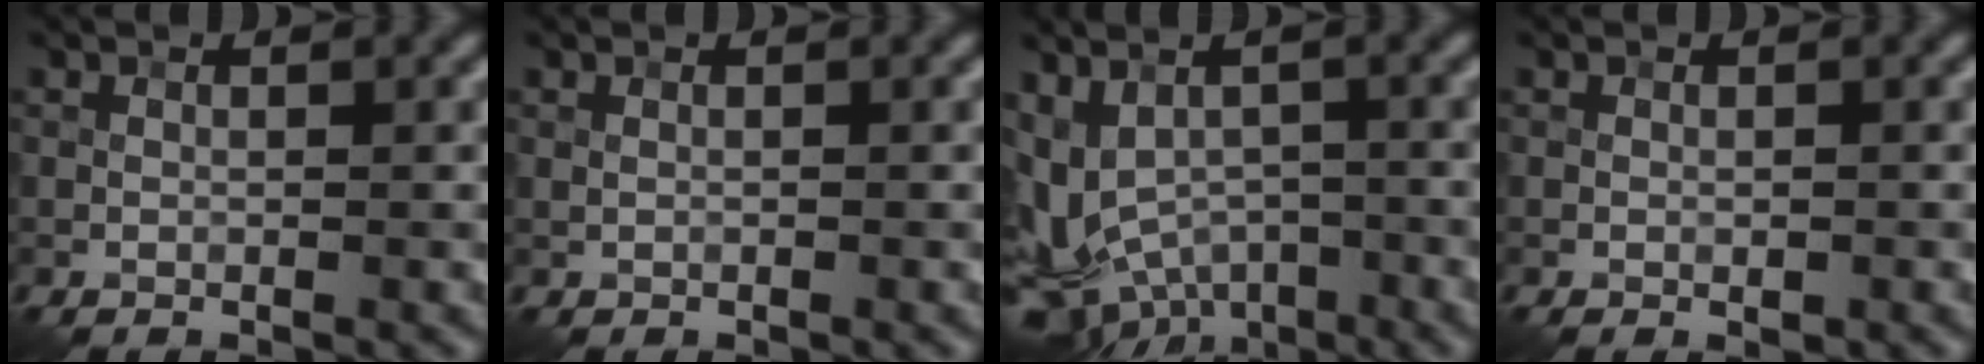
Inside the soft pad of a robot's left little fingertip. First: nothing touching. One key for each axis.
{"total": 0.0}
{"total": 8.1, "fx": -2.8, "fy": 5.6, "fz": 5.2, "tx": -0.086, "ty": -0.002, "tz": -0.036}
{"total": 0.8, "fx": -0.3, "fy": 0.3, "fz": 0.6, "tx": -0.010, "ty": 0.002, "tz": -0.002}